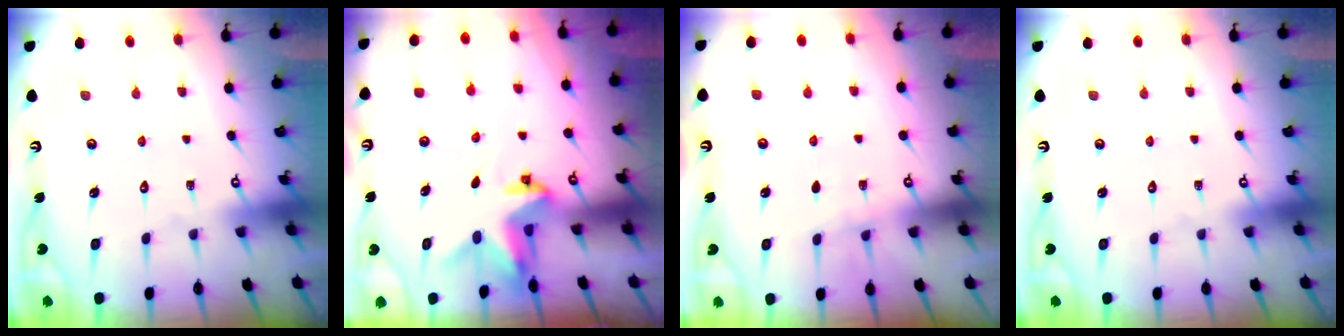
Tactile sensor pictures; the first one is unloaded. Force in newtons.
{"total": 3.5, "press": 3.5, "slide": 0.1}
{"total": 3.0, "press": 2.9, "slide": 0.4}
{"total": 0.0}